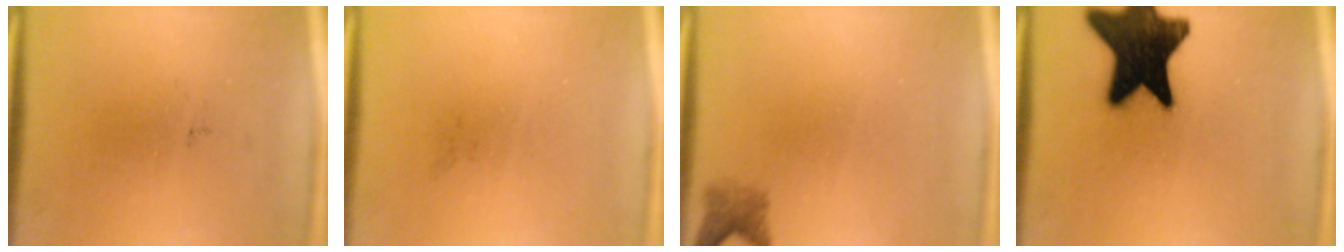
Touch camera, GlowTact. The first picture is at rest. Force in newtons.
{"total": 0.0}
{"total": 2.0}
{"total": 19.2}